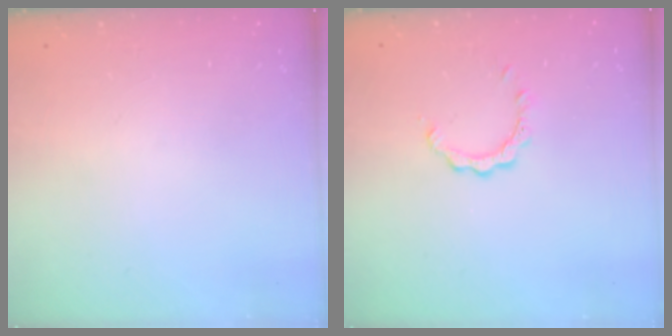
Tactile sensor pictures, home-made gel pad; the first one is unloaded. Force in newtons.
{"total": 3.0, "press": 3.0, "slide": 0.1}